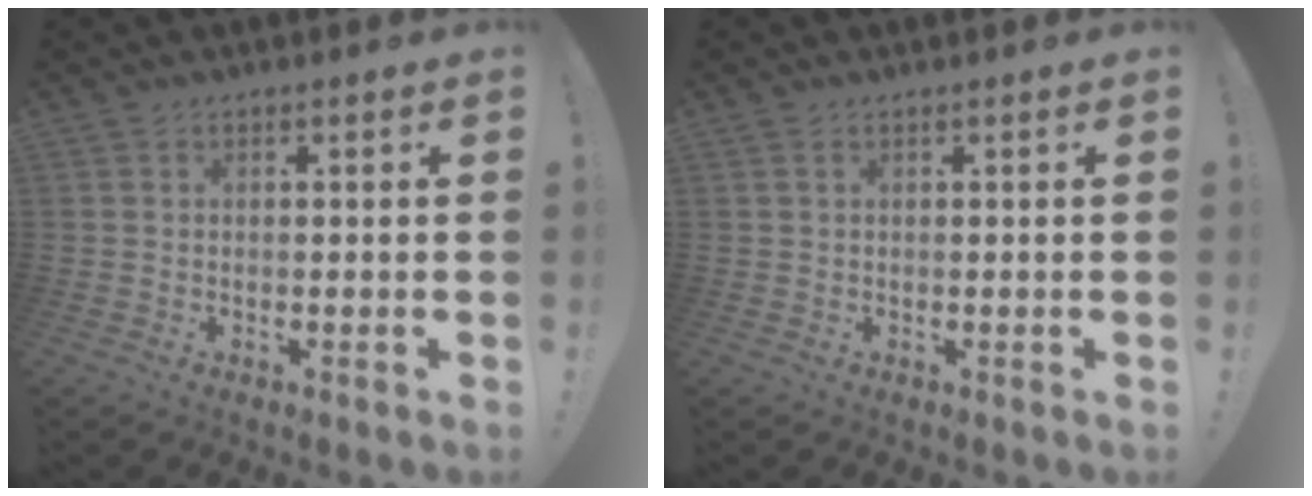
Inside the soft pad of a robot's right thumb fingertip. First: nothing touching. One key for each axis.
{"total": 0.8, "fx": 0.5, "fy": 0.4, "fz": 0.5, "tx": -0.017, "ty": 0.005, "tz": 0.012}